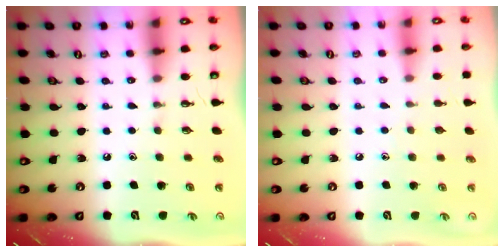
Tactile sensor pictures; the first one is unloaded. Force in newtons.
{"total": 3.8, "press": 3.7, "slide": 0.4}